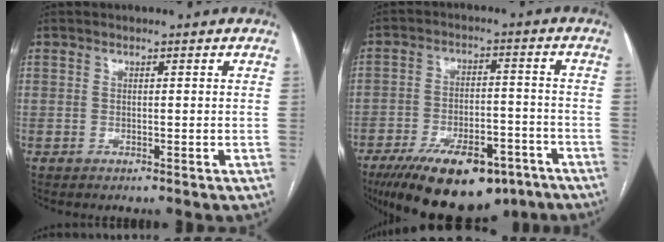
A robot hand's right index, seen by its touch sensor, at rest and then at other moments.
{"total": 18.9, "force": [-12.7, 8.0, 11.5], "torque": [-0.177, 0.001, -0.192]}